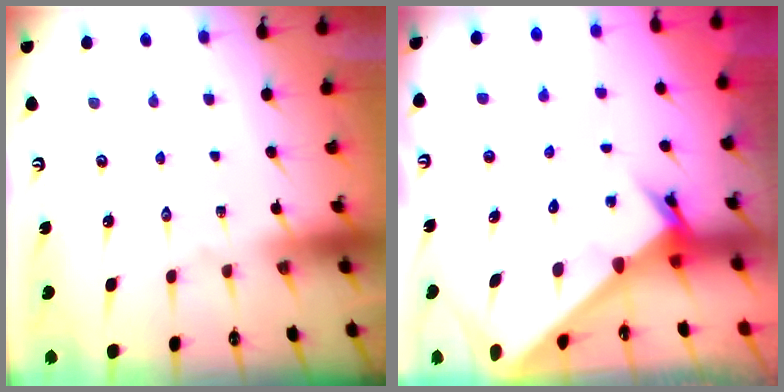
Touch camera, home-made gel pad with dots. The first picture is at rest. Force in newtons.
{"total": 3.4, "press": 3.3, "slide": 0.3}